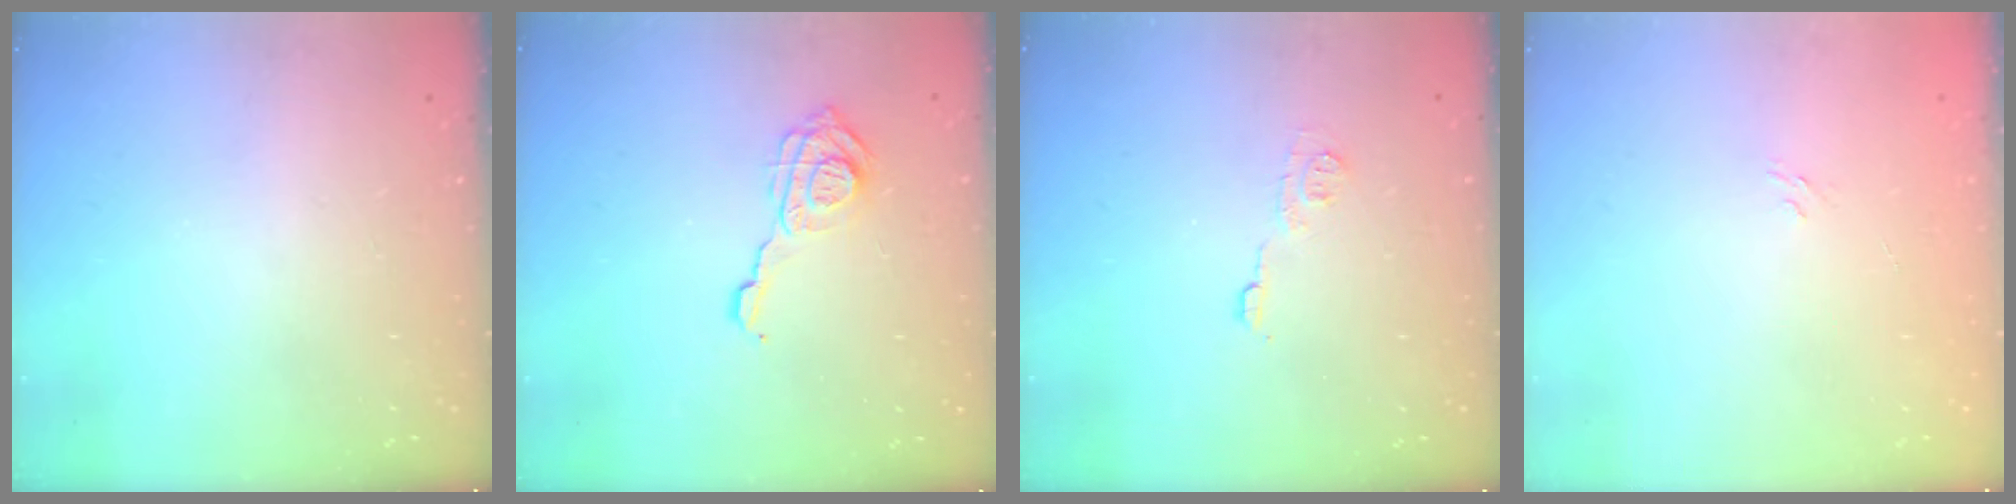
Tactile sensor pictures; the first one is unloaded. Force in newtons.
{"total": 11.7, "press": 11.6, "slide": 1.0}
{"total": 5.4, "press": 5.4, "slide": 0.7}
{"total": 2.9, "press": 2.6, "slide": 1.1}